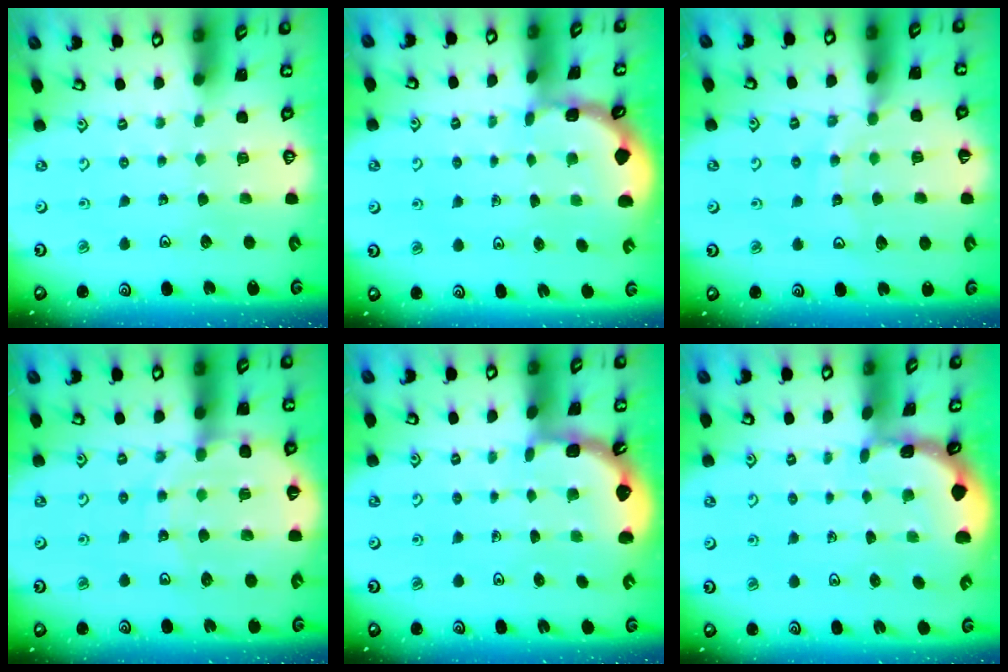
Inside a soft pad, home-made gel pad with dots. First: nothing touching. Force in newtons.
{"total": 1.6, "press": 1.6, "slide": 0.1}
{"total": 11.8, "press": 11.7, "slide": 1.4}
{"total": 10.9, "press": 10.4, "slide": 3.1}
{"total": 2.0, "press": 2.0, "slide": 0.2}
{"total": 1.0, "press": 1.0, "slide": 0.2}